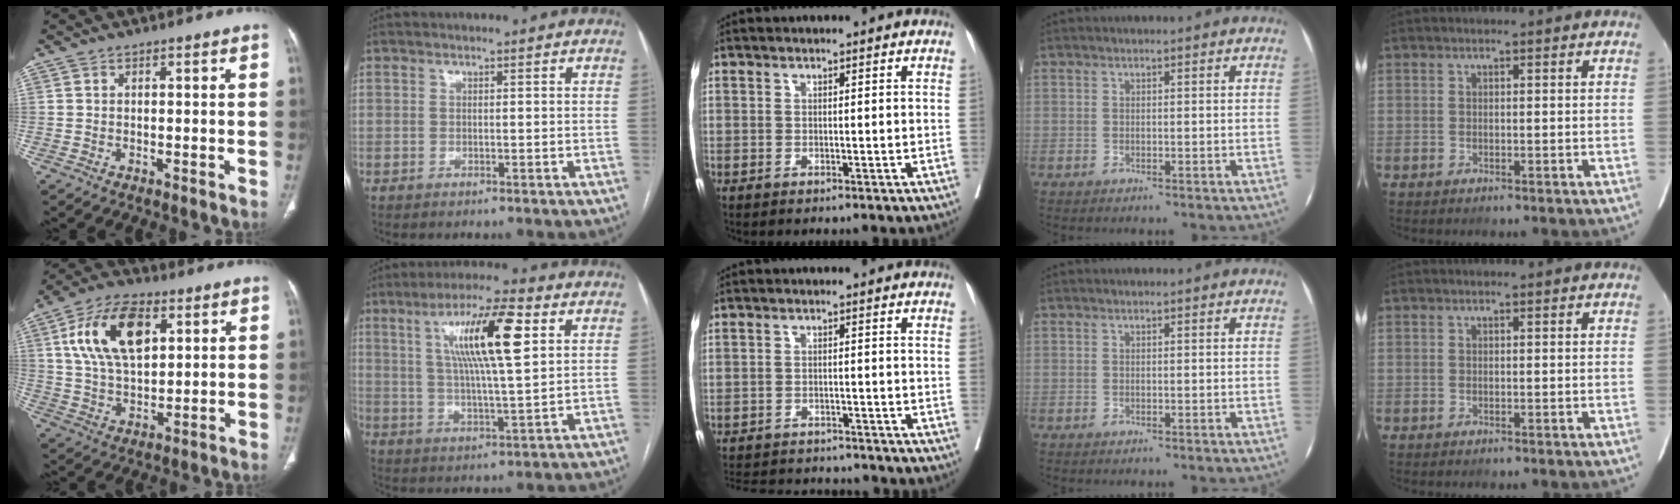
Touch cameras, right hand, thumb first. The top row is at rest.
{"thumb": {"total": 15.5, "force": [5.3, 8.4, 11.9], "torque": [-0.204, -0.005, 0.099]}, "index": {"total": 13.3, "force": [4.4, 1.3, 12.4], "torque": [-0.226, 0.011, 0.077]}, "middle": {"total": 11.5, "force": [-10.8, 2.6, 3.1], "torque": [-0.060, 0.005, -0.146]}}